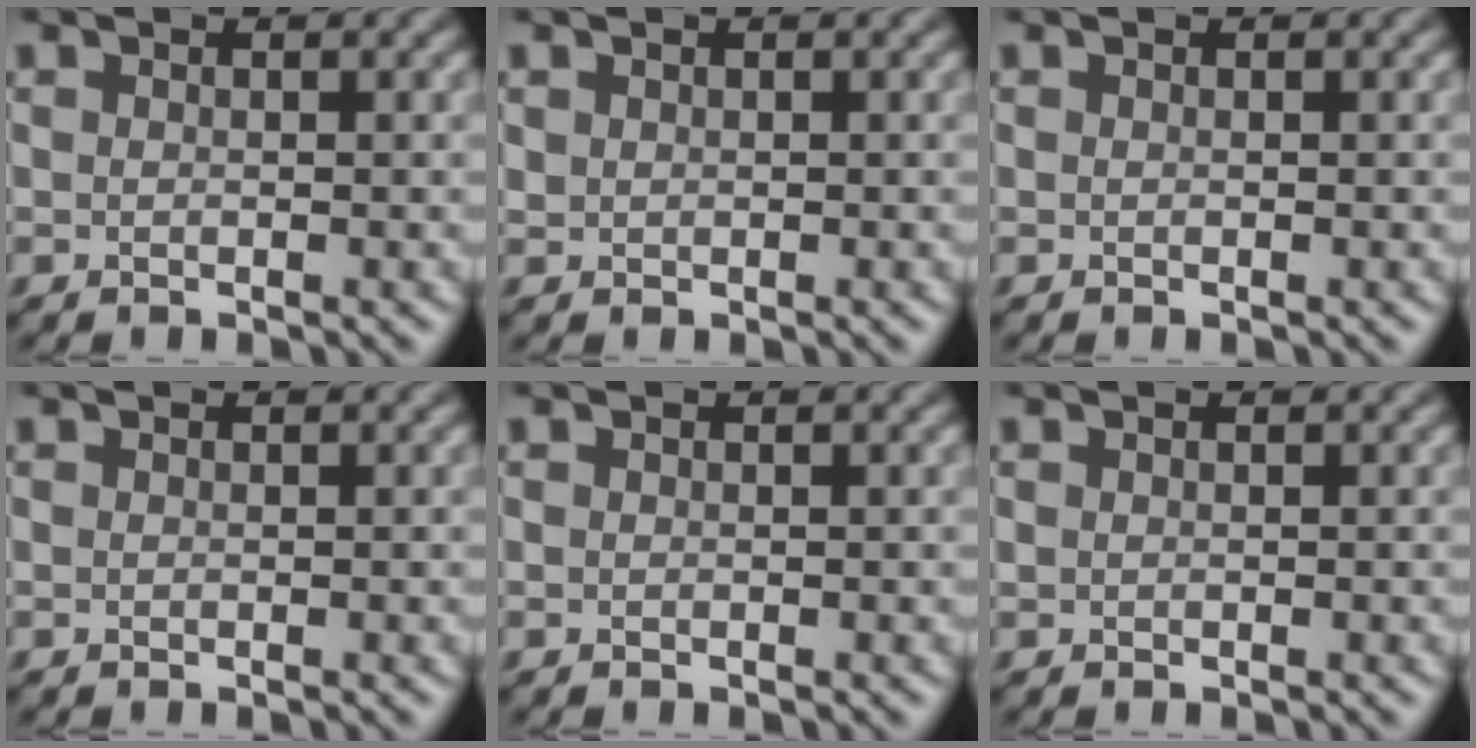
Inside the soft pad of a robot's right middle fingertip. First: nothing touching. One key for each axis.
{"total": 0.5, "fx": 0.3, "fy": 0.4, "fz": 0.1, "tx": 0.002, "ty": -0.002, "tz": 0.009}
{"total": 0.0}
{"total": 0.0}
{"total": 0.0}
{"total": 0.0}